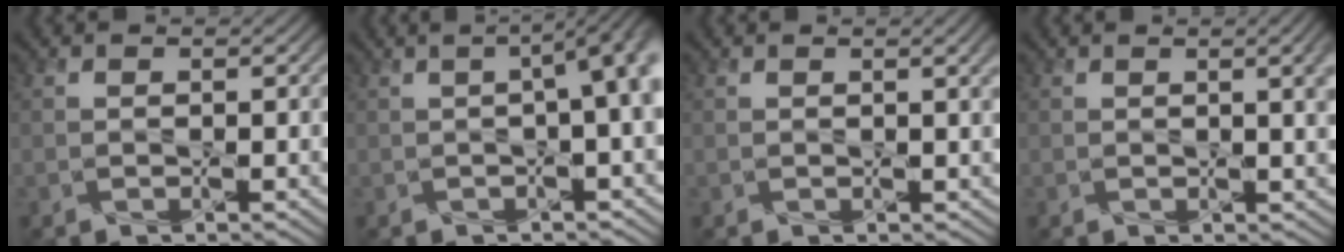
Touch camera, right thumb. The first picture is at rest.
{"total": 7.6, "force": [0.0, 2.3, 7.2], "torque": [-0.104, 0.007, -0.006]}
{"total": 2.1, "force": [0.8, 0.5, 1.9], "torque": [-0.029, 0.004, 0.015]}
{"total": 4.0, "force": [1.0, 1.0, 3.7], "torque": [-0.047, 0.005, 0.020]}